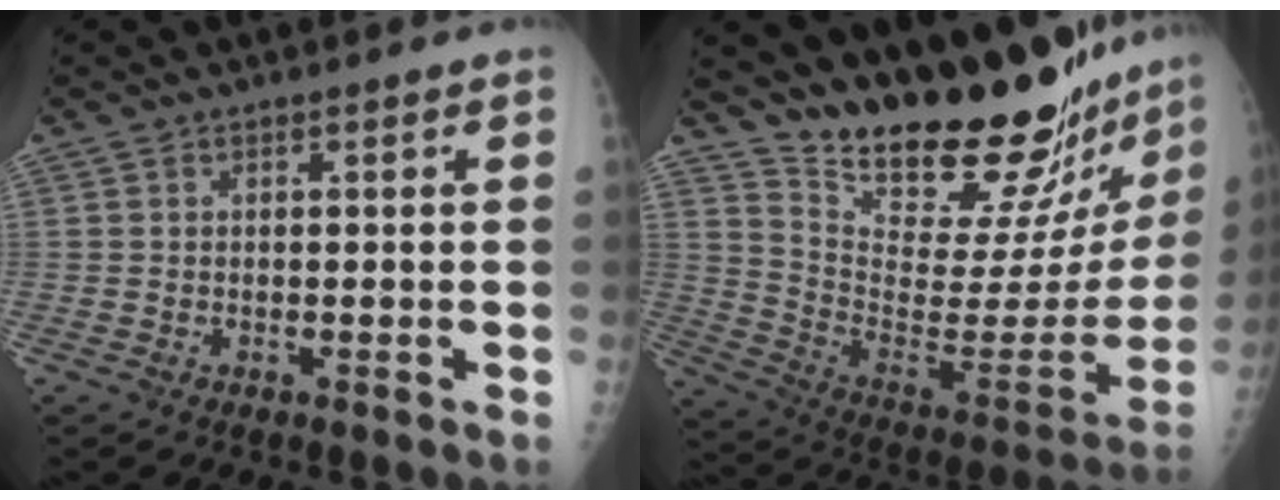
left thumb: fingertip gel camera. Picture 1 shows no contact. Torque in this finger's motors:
{"motor_torque": [0.50, 0.31, 0.78, -1.99, 0.06]}